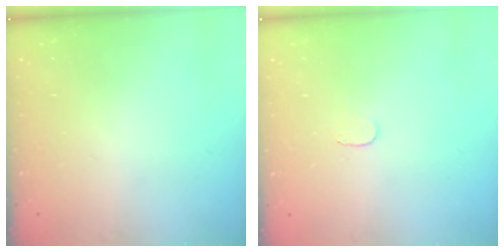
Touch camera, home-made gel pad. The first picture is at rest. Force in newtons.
{"total": 3.0, "press": 3.0, "slide": 0.3}